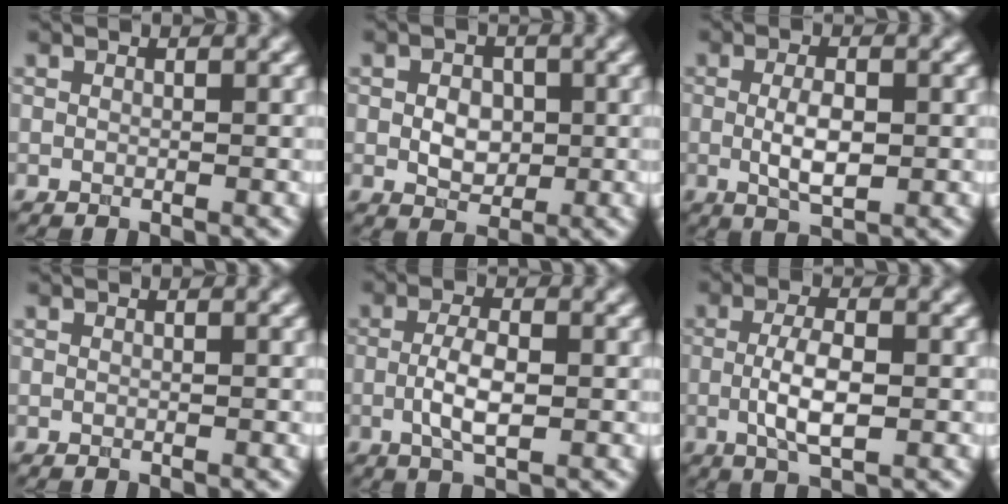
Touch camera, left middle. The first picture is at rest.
{"total": 3.0, "force": [0.0, 2.2, 2.0], "torque": [-0.037, -0.002, -0.002]}
{"total": 3.4, "force": [-0.2, 1.3, 3.2], "torque": [-0.061, -0.004, -0.001]}
{"total": 0.0}
{"total": 3.6, "force": [-0.5, 1.3, 3.3], "torque": [-0.068, -0.003, -0.011]}
{"total": 4.1, "force": [-0.4, 1.4, 3.8], "torque": [-0.077, -0.003, -0.011]}